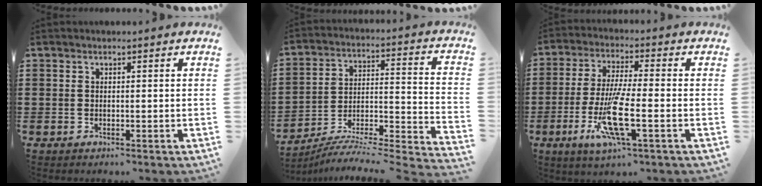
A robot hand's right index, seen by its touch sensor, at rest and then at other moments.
{"total": 5.1, "force": [-4.3, 0.3, 2.6], "torque": [-0.043, -0.015, -0.090]}
{"total": 9.9, "force": [-3.2, 1.8, 9.2], "torque": [-0.190, -0.014, -0.061]}